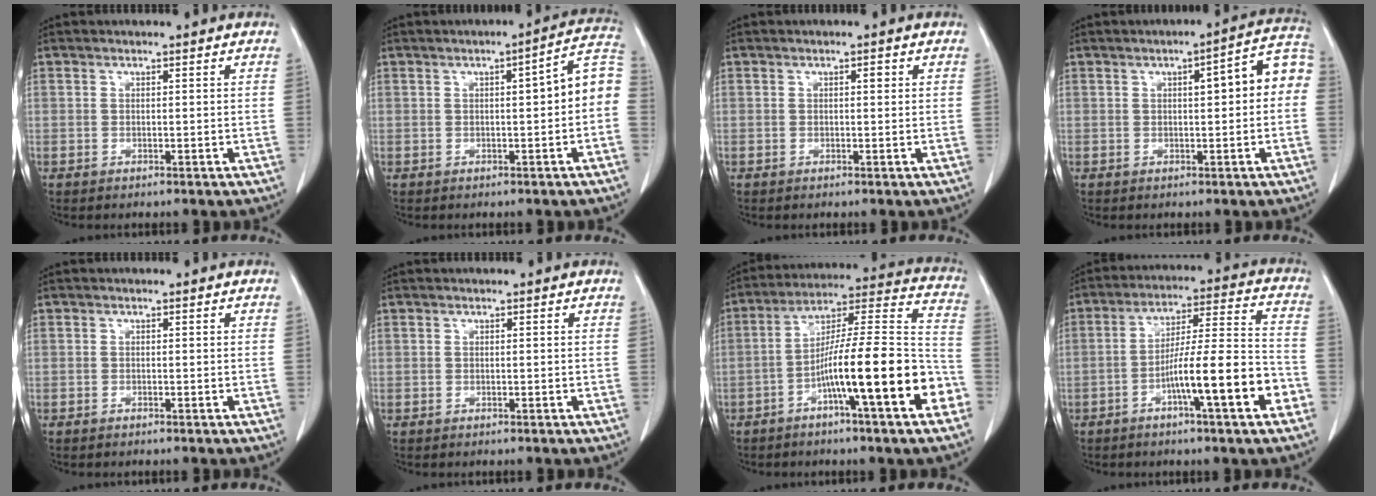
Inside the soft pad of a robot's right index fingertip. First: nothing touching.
{"total": 6.8, "force": [-0.1, 1.0, 6.8], "torque": [-0.081, 0.025, -0.008]}
{"total": 0.9, "force": [0.3, 0.3, 0.7], "torque": [-0.009, 0.002, 0.003]}
{"total": 7.4, "force": [0.7, 1.6, 7.2], "torque": [-0.090, 0.031, 0.003]}
{"total": 0.0}
{"total": 0.0}
{"total": 18.2, "force": [-7.0, 0.9, 16.8], "torque": [-0.256, 0.014, -0.116]}
{"total": 13.3, "force": [-5.4, 0.5, 12.1], "torque": [-0.196, 0.011, -0.088]}